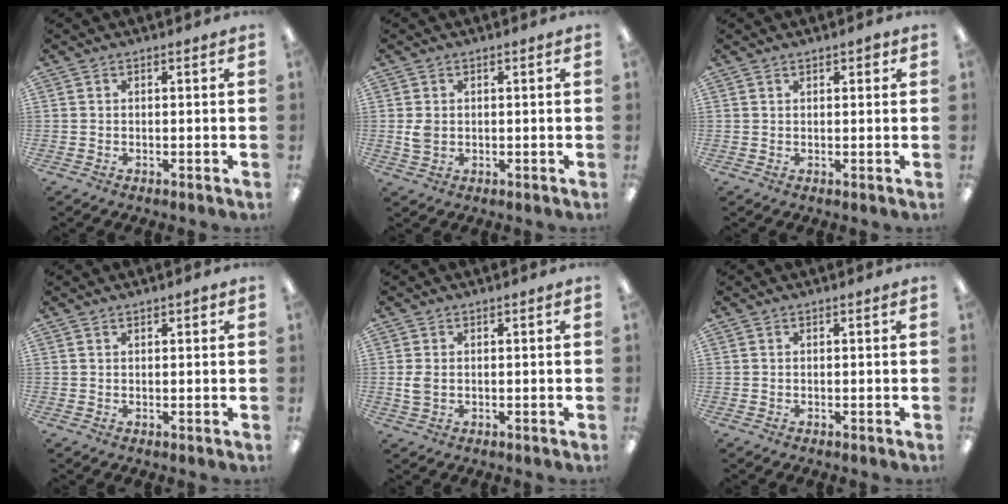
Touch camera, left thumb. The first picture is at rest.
{"total": 3.0, "force": [0.1, 2.3, 2.0], "torque": [-0.029, 0.002, 0.001]}
{"total": 1.4, "force": [0.9, 0.6, 0.9], "torque": [-0.010, -0.002, 0.015]}
{"total": 0.9, "force": [0.7, 0.4, 0.6], "torque": [-0.012, 0.001, 0.012]}
{"total": 2.8, "force": [-0.1, 1.7, 2.2], "torque": [-0.047, 0.002, -0.002]}
{"total": 0.0}